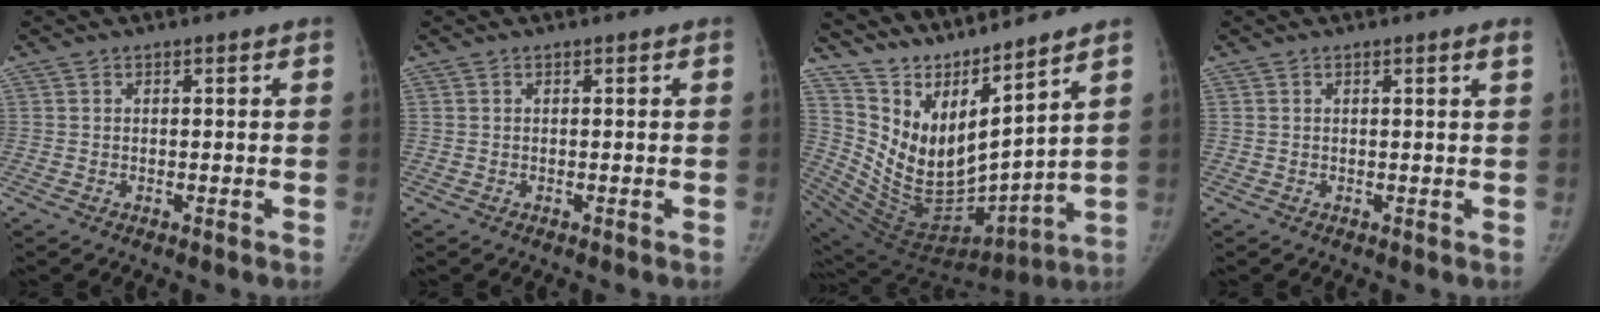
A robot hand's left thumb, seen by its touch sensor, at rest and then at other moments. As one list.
[{"total": 0.0}, {"total": 17.6, "force": [14.2, 2.9, 10.0], "torque": [-0.150, -0.098, 0.296]}, {"total": 1.2, "force": [0.6, -0.3, 0.9], "torque": [-0.014, -0.001, 0.011]}]